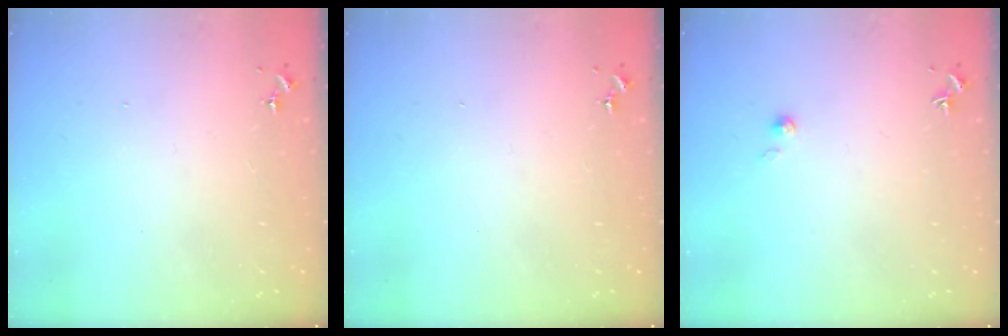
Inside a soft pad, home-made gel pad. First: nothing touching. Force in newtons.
{"total": 0.0}
{"total": 2.2, "press": 2.2, "slide": 0.2}